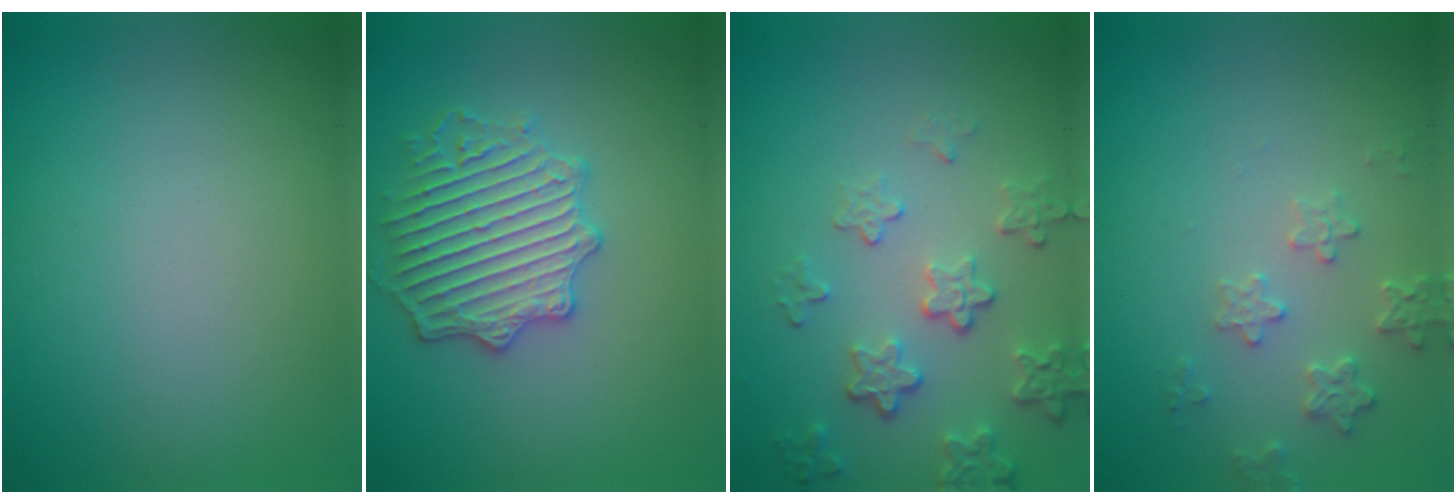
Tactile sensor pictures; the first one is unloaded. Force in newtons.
{"total": 4.1, "press": 4.0, "slide": 0.5}
{"total": 4.0, "press": 3.1, "slide": 2.6}
{"total": 2.2, "press": 2.1, "slide": 0.4}